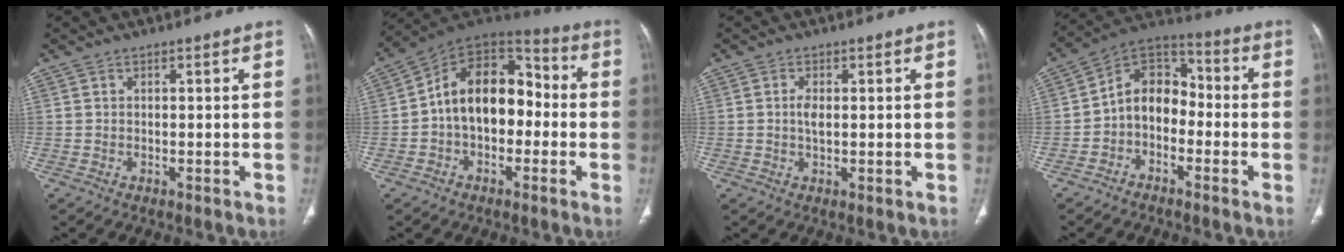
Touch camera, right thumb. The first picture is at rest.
{"total": 15.6, "force": [-1.3, 10.4, 11.6], "torque": [-0.148, 0.050, -0.035]}
{"total": 2.2, "force": [0.2, 1.0, 2.0], "torque": [-0.039, -0.002, 0.003]}
{"total": 10.1, "force": [-2.3, 7.4, 6.4], "torque": [-0.079, 0.051, -0.059]}